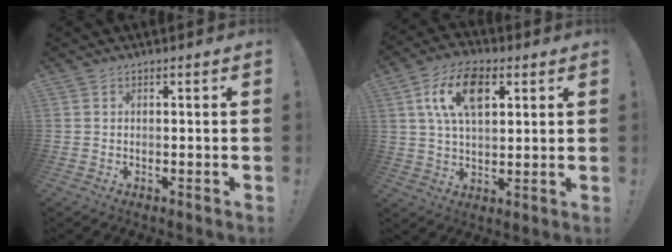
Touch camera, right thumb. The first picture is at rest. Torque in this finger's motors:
{"motor_torque": [0.70, 0.86, 0.09, 0.14, 0.06]}